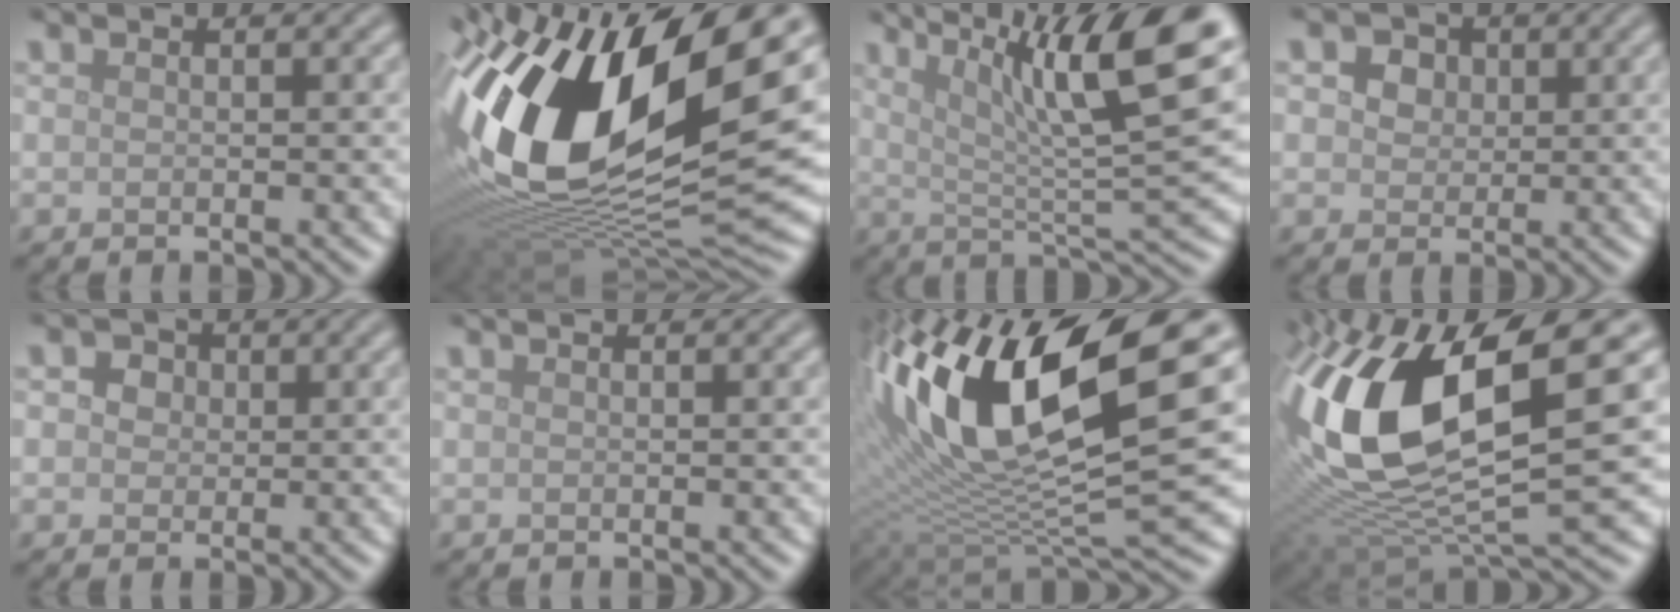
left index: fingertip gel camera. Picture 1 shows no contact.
{"total": 18.9, "force": [4.1, 9.8, 15.7], "torque": [-0.318, -0.004, 0.069]}
{"total": 11.9, "force": [4.9, 2.7, 10.5], "torque": [-0.160, 0.010, 0.079]}
{"total": 5.8, "force": [2.7, 4.1, 2.9], "torque": [-0.045, 0.017, 0.019]}
{"total": 3.6, "force": [1.3, 2.8, 1.8], "torque": [-0.020, 0.016, -0.004]}
{"total": 0.0}
{"total": 15.9, "force": [4.8, 6.0, 13.9], "torque": [-0.281, 0.010, 0.075]}
{"total": 15.7, "force": [2.8, 7.1, 13.7], "torque": [-0.293, -0.007, 0.051]}